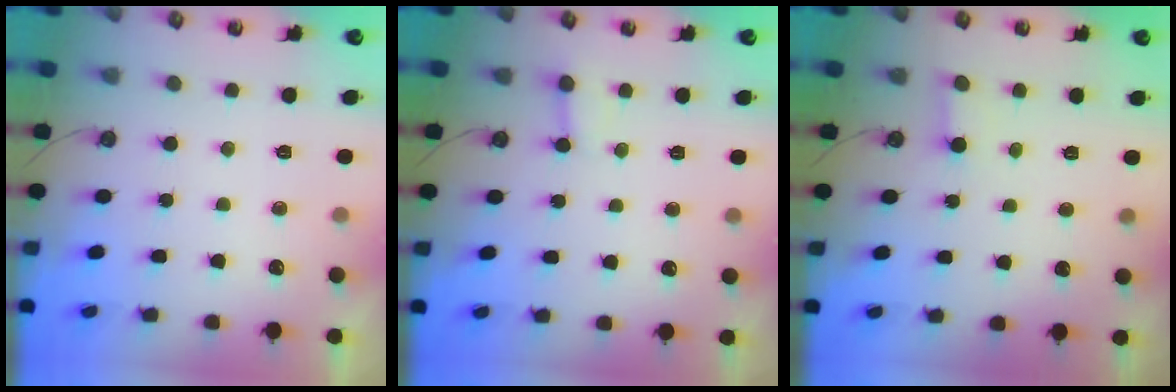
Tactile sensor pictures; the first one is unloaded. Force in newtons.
{"total": 1.7, "press": 1.7, "slide": 0.0}
{"total": 2.7, "press": 2.7, "slide": 0.2}